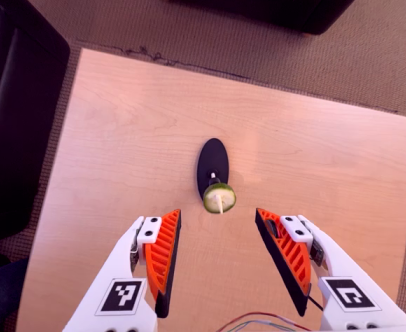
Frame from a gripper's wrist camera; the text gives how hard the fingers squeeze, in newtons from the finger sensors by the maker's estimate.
{"total": 0.0}